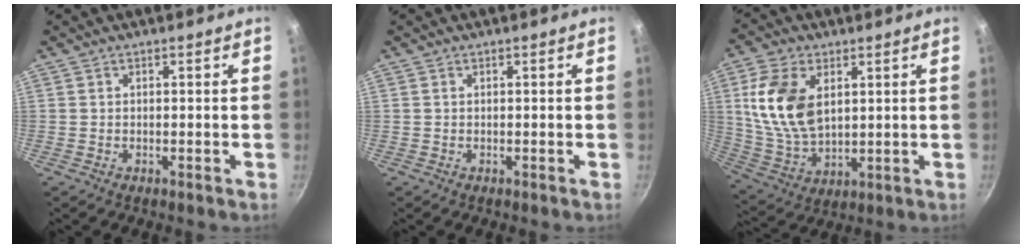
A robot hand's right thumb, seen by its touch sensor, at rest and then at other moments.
{"total": 0.0}
{"total": 14.2, "force": [3.6, 8.7, 10.6], "torque": [-0.191, -0.017, 0.083]}